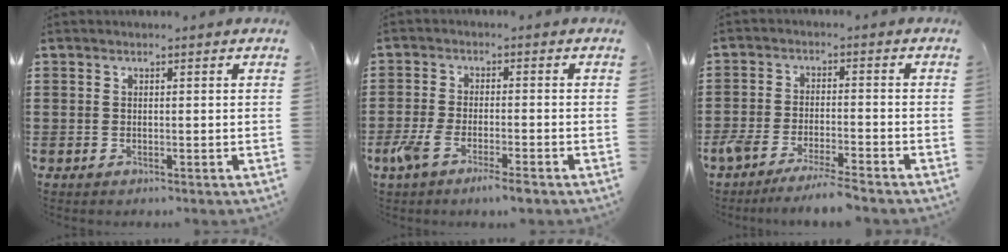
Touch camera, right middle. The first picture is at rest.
{"total": 5.2, "force": [-3.4, 0.8, 3.9], "torque": [-0.088, -0.011, -0.065]}
{"total": 5.0, "force": [-4.5, -0.1, 2.2], "torque": [-0.050, -0.013, -0.089]}